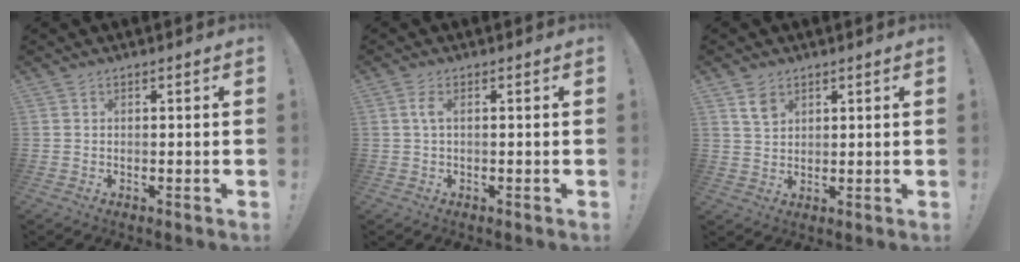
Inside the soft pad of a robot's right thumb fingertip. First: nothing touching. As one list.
[{"total": 2.4, "force": [0.3, 0.4, 2.3], "torque": [-0.045, 0.004, 0.004]}, {"total": 4.7, "force": [2.9, 3.2, 1.9], "torque": [-0.015, -0.016, 0.052]}]